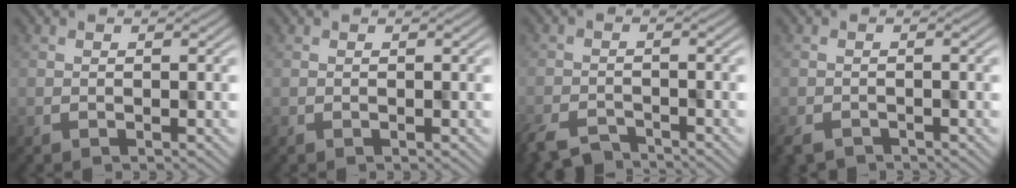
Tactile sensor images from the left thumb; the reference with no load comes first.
{"total": 0.0}
{"total": 5.1, "force": [-4.4, 2.1, 1.6], "torque": [-0.032, -0.010, -0.084]}
{"total": 2.9, "force": [-2.5, 1.3, 0.9], "torque": [-0.015, -0.010, -0.043]}